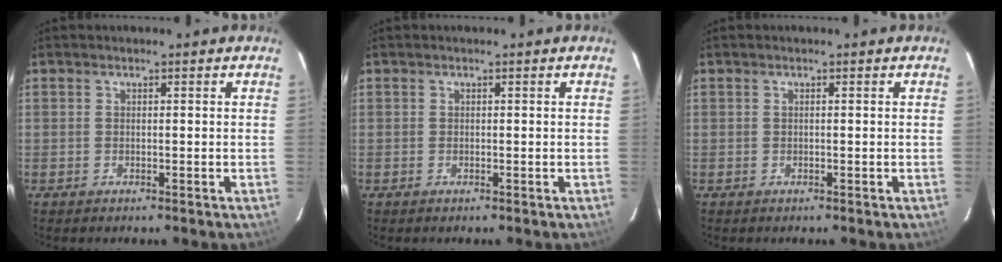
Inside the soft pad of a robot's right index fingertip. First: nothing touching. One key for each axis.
{"total": 0.0}
{"total": 0.0}